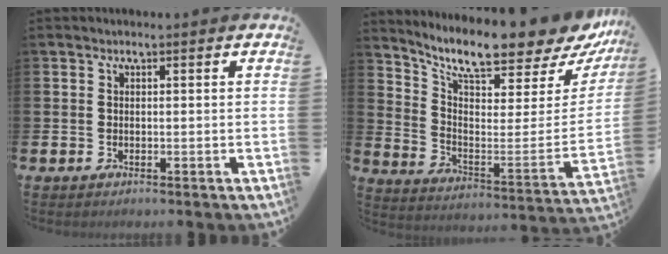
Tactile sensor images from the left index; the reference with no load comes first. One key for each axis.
{"total": 9.7, "fx": 8.5, "fy": 1.7, "fz": 4.4, "tx": -0.096, "ty": -0.082, "tz": 0.137}